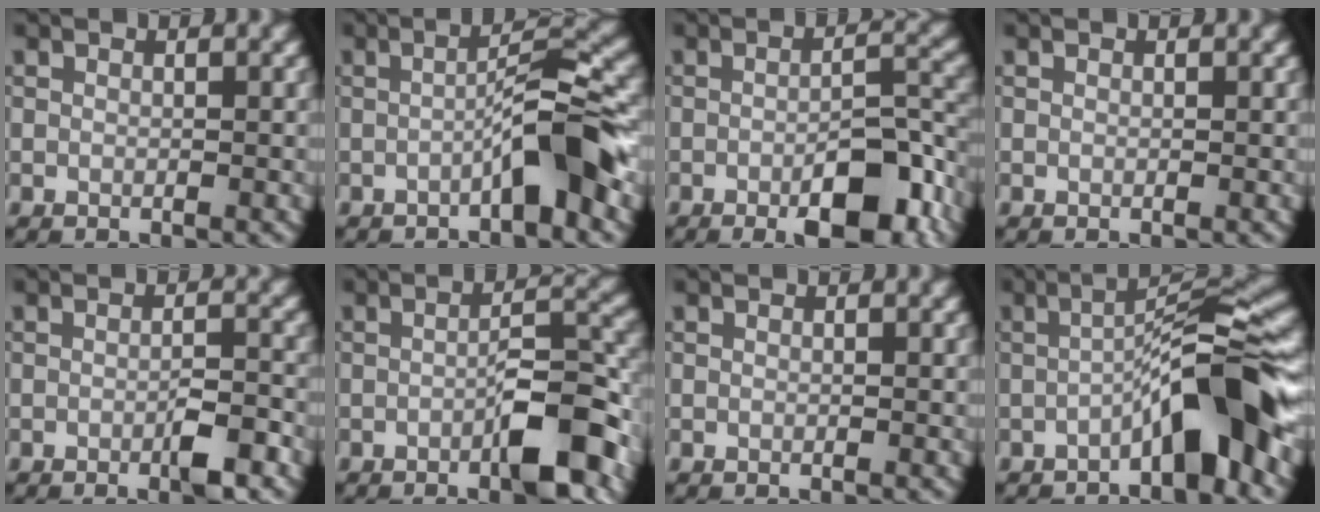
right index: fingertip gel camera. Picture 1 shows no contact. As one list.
[{"total": 5.2, "force": [-2.1, 0.6, 4.8], "torque": [-0.070, 0.022, -0.041]}, {"total": 7.7, "force": [-3.7, 2.5, 6.3], "torque": [-0.086, 0.005, -0.052]}, {"total": 0.0}, {"total": 2.9, "force": [-1.3, 0.6, 2.5], "torque": [-0.039, 0.005, -0.022]}, {"total": 6.7, "force": [-2.7, 1.8, 5.9], "torque": [-0.084, 0.013, -0.043]}, {"total": 0.0}, {"total": 7.9, "force": [-3.2, 1.1, 7.1], "torque": [-0.102, 0.029, -0.058]}]